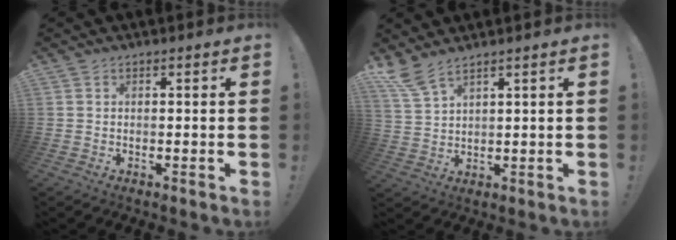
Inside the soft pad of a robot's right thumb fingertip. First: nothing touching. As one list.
[{"total": 6.1, "force": [4.8, 1.0, 3.7], "torque": [-0.079, -0.022, 0.092]}]